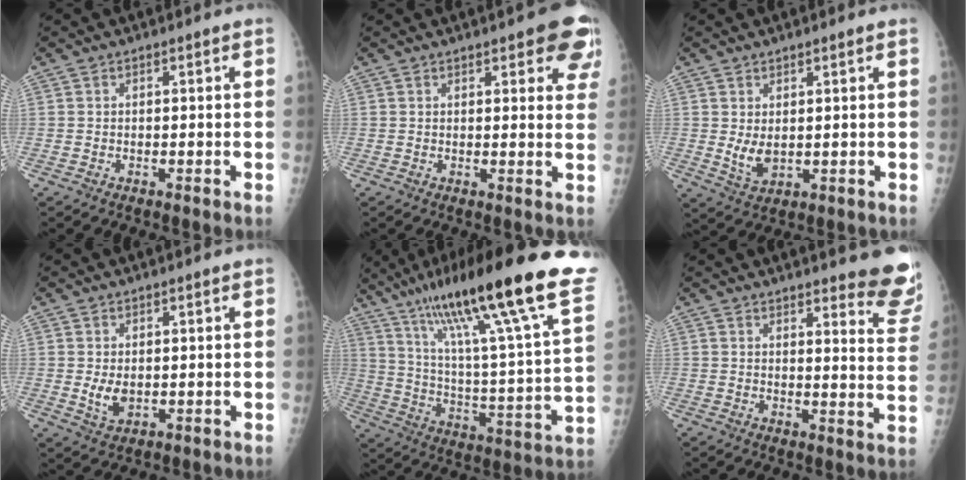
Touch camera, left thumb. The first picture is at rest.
{"total": 9.3, "force": [5.7, 3.3, 6.6], "torque": [-0.042, -0.017, 0.057]}
{"total": 4.3, "force": [1.0, 2.3, 3.5], "torque": [-0.056, -0.017, 0.027]}
{"total": 3.5, "force": [0.3, 2.2, 2.7], "torque": [-0.043, -0.010, 0.014]}
{"total": 32.9, "force": [21.8, 3.8, 24.3], "torque": [-0.362, -0.055, 0.339]}
{"total": 12.3, "force": [11.0, 1.7, 5.2], "torque": [-0.033, -0.098, 0.108]}